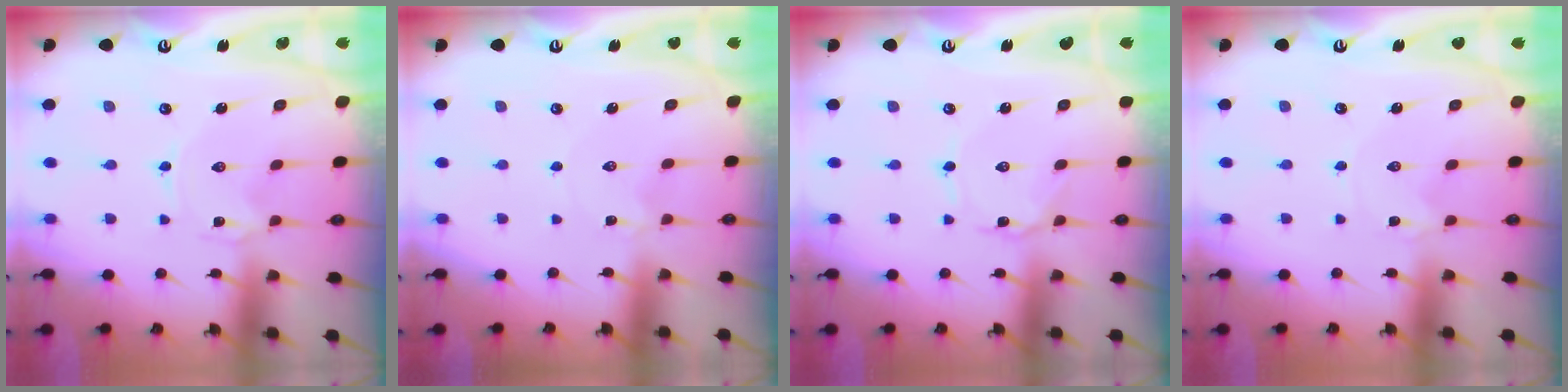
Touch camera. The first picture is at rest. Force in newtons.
{"total": 1.0, "press": 1.0, "slide": 0.1}
{"total": 1.1, "press": 1.1, "slide": 0.1}
{"total": 0.0}